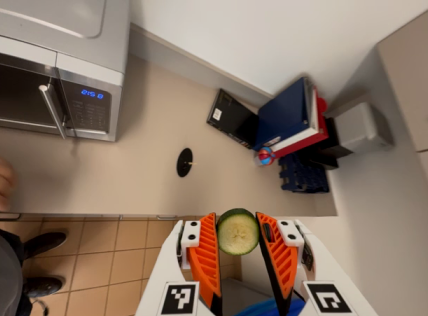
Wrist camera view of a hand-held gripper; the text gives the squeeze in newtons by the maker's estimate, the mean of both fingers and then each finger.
{"total": 7.7, "left": 7.5, "right": 7.9}